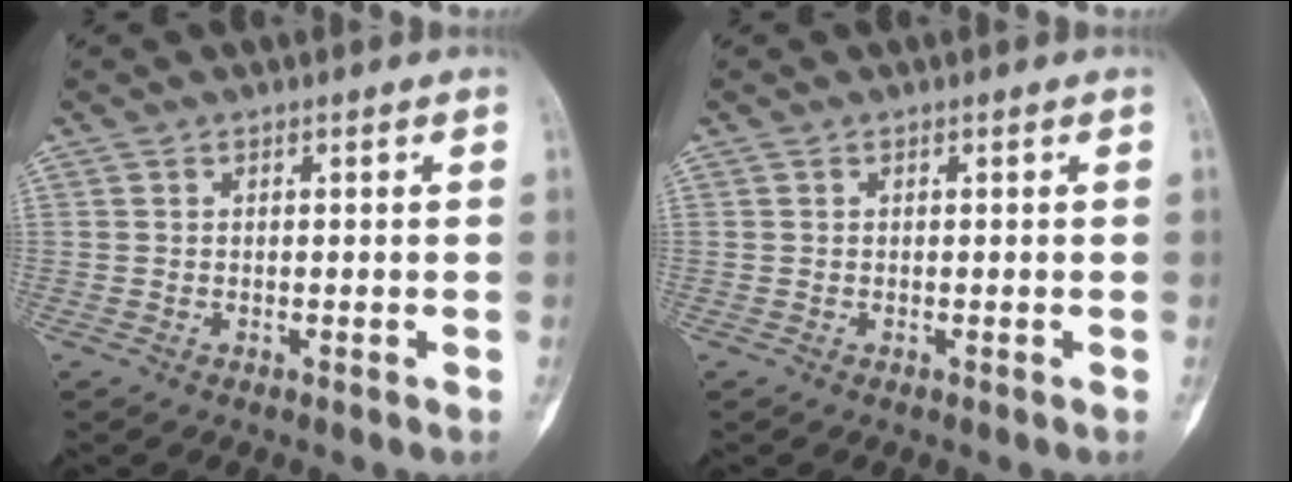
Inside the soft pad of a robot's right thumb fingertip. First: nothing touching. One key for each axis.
{"total": 0.0}